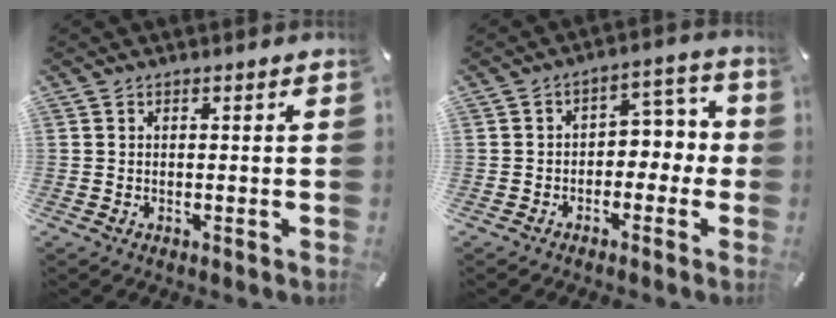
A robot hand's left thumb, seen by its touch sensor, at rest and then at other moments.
{"total": 5.5, "force": [-1.2, 4.3, 3.1], "torque": [-0.038, 0.008, -0.032]}